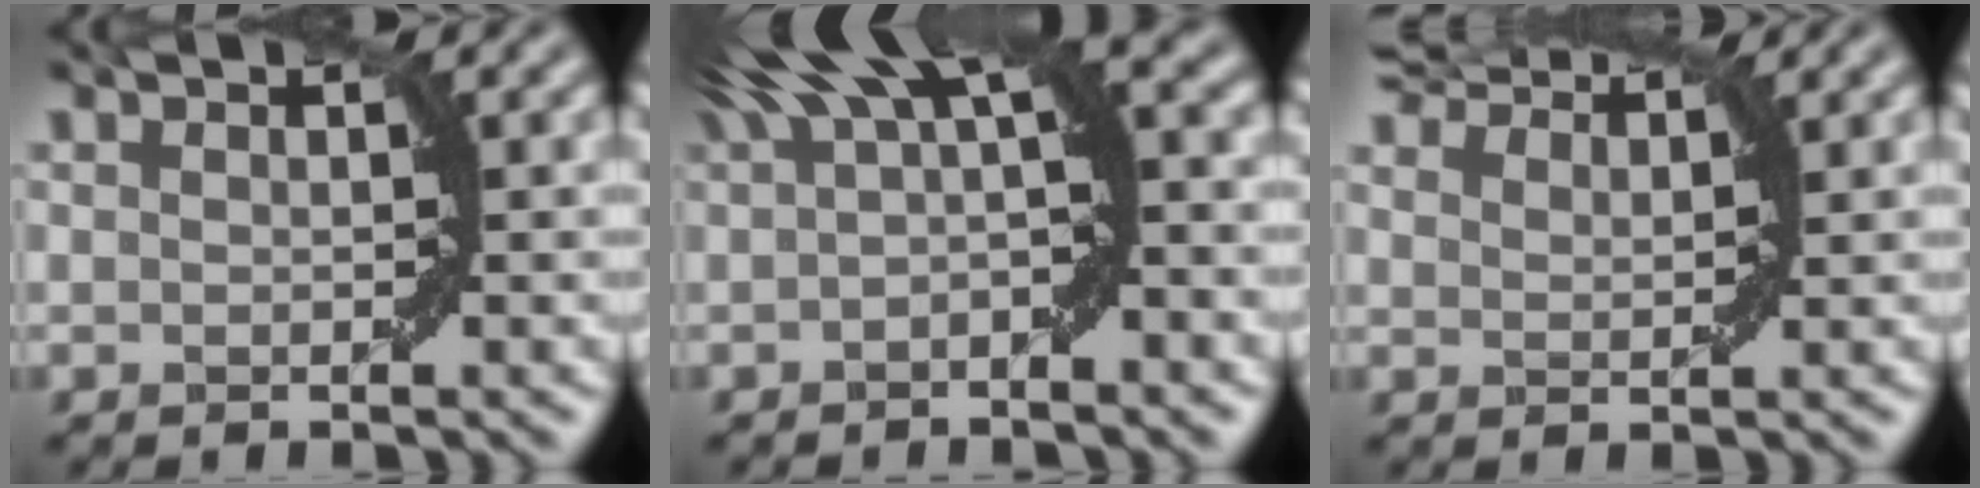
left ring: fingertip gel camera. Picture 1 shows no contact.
{"total": 6.9, "force": [2.0, 1.8, 6.3], "torque": [-0.089, 0.017, 0.022]}
{"total": 7.2, "force": [6.7, 1.1, 2.2], "torque": [-0.049, 0.018, 0.090]}